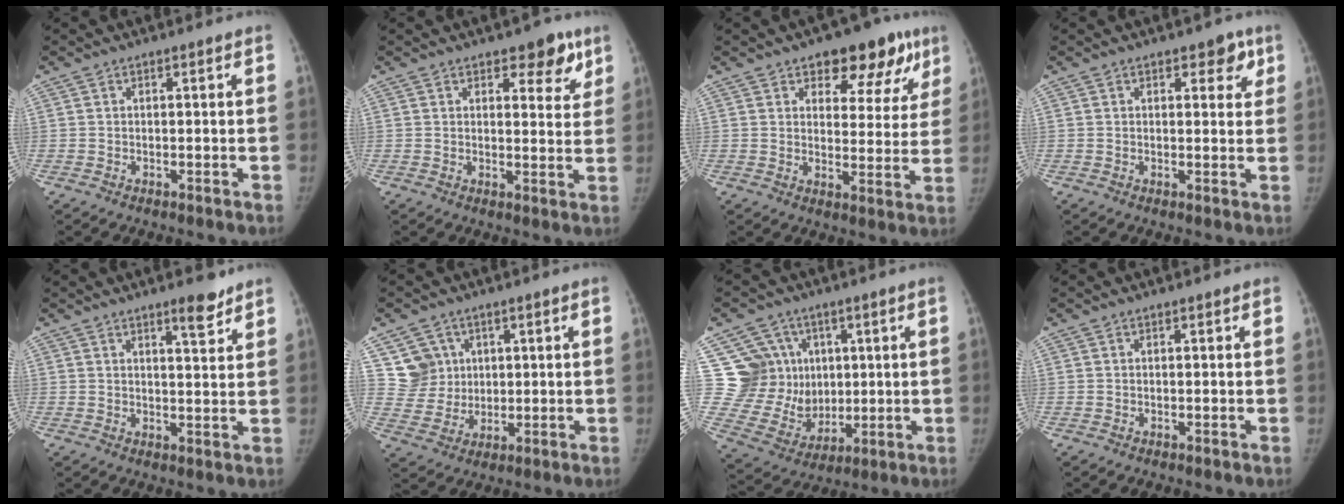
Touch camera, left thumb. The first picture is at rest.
{"total": 6.4, "force": [4.0, 3.2, 3.8], "torque": [-0.010, -0.019, 0.047]}
{"total": 13.3, "force": [7.9, 7.1, 7.9], "torque": [-0.033, -0.027, 0.102]}
{"total": 5.4, "force": [3.3, 2.8, 3.1], "torque": [-0.002, -0.016, 0.038]}
{"total": 4.6, "force": [3.4, 1.0, 2.9], "torque": [-0.033, -0.027, 0.050]}
{"total": 7.1, "force": [2.7, 6.6, 0.9], "torque": [0.021, -0.016, 0.059]}
{"total": 14.5, "force": [4.2, 13.1, 4.5], "torque": [-0.033, -0.004, 0.099]}
{"total": 0.0}